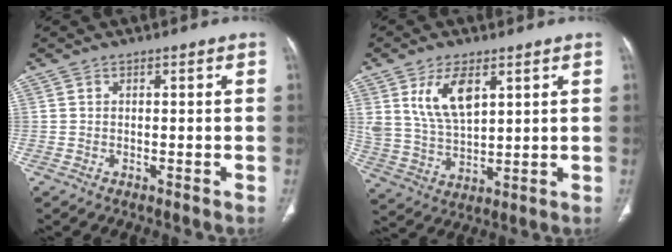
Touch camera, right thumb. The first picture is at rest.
{"total": 10.5, "force": [4.6, 5.2, 7.8], "torque": [-0.140, -0.022, 0.101]}